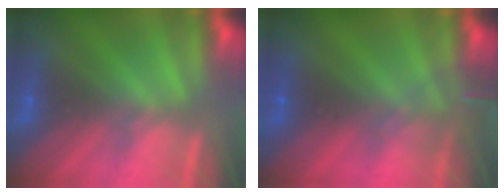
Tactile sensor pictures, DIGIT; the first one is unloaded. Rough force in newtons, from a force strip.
{"total": 3.0}